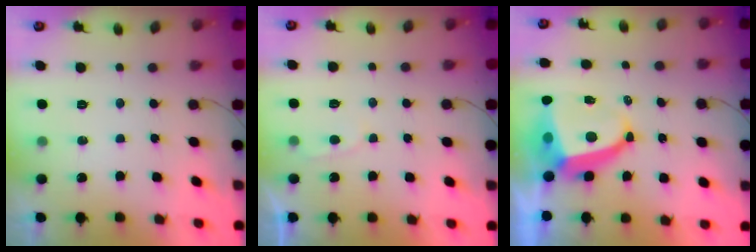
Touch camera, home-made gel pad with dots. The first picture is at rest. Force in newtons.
{"total": 2.0, "press": 2.0, "slide": 0.2}
{"total": 9.9, "press": 9.8, "slide": 1.1}